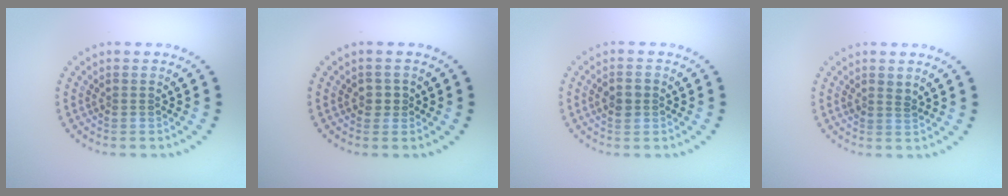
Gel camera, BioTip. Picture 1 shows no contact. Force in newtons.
{"total": 1.2, "press": 1.0, "slide": 0.6}
{"total": 1.6, "press": 1.6, "slide": 0.0}
{"total": 1.1, "press": 0.9, "slide": 0.6}